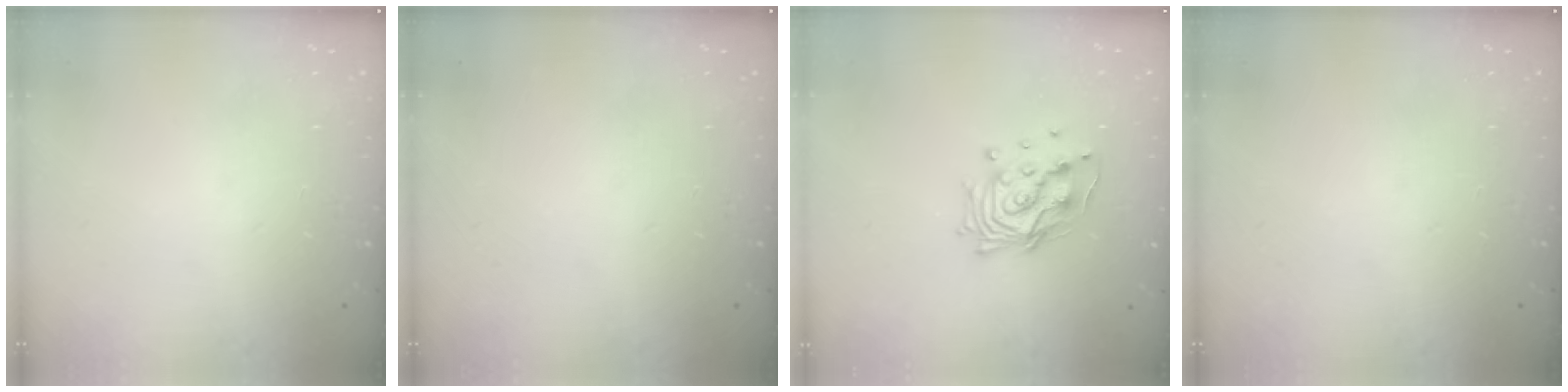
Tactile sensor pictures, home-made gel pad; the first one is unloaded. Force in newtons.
{"total": 0.0}
{"total": 12.9, "press": 12.8, "slide": 1.1}
{"total": 0.0}